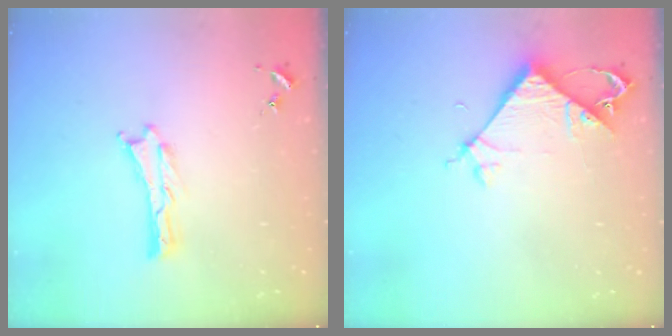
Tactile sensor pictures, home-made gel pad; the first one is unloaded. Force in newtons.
{"total": 6.6, "press": 6.6, "slide": 0.3}